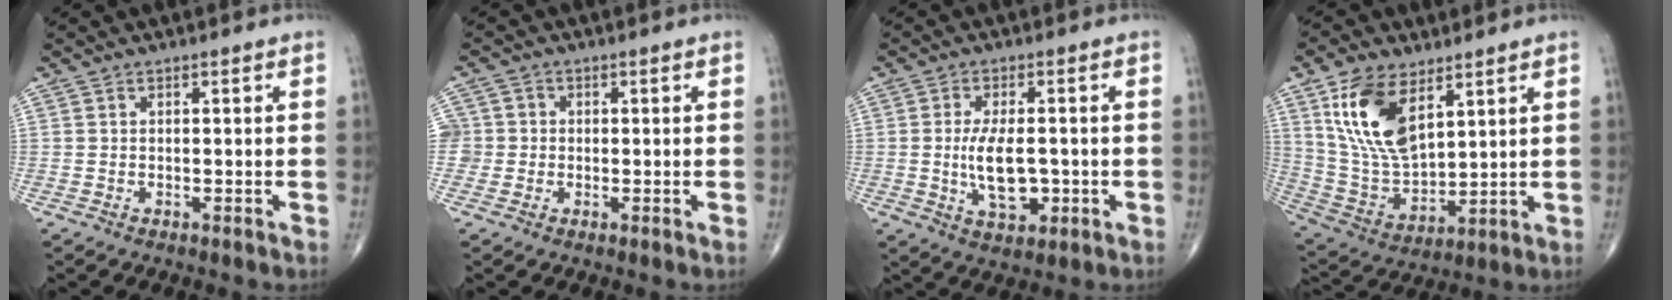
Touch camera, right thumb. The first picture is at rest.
{"total": 3.9, "force": [-0.3, 3.8, 0.4], "torque": [0.013, 0.011, -0.011]}
{"total": 8.3, "force": [-0.8, 4.0, 7.2], "torque": [-0.125, -0.006, -0.009]}
{"total": 15.7, "force": [7.4, 8.0, 11.4], "torque": [-0.209, -0.030, 0.156]}